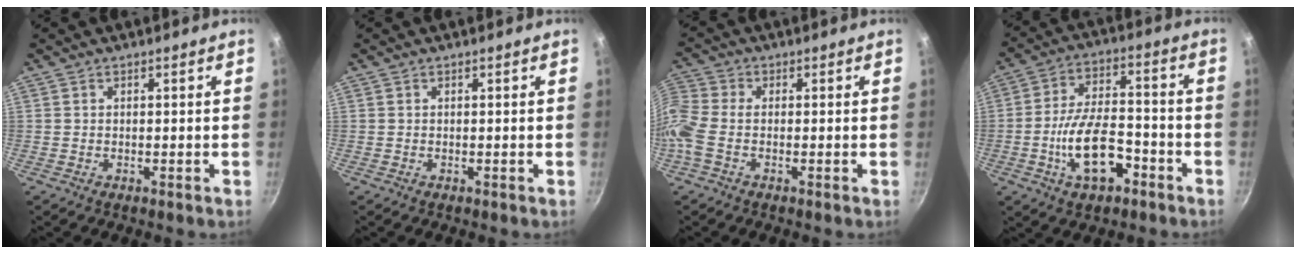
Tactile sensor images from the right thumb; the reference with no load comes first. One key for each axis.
{"total": 0.0}
{"total": 8.7, "fx": -1.6, "fy": 5.3, "fz": 6.7, "tx": -0.186, "ty": 0.015, "tz": -0.039}
{"total": 13.2, "fx": -5.0, "fy": 6.6, "fz": 10.3, "tx": -0.178, "ty": 0.036, "tz": -0.086}